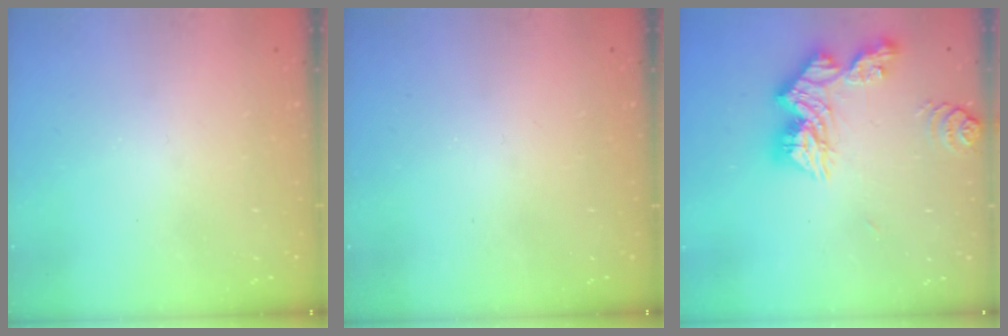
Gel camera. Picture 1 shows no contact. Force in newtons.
{"total": 0.0}
{"total": 14.2, "press": 14.1, "slide": 1.4}